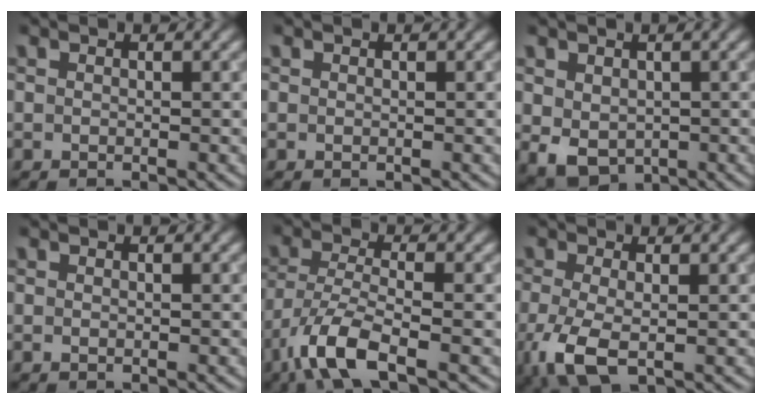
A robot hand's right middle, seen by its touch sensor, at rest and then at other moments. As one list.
[{"total": 0.0}, {"total": 3.3, "force": [0.2, 2.6, 2.0], "torque": [-0.045, -0.011, 0.011]}, {"total": 0.0}, {"total": 6.3, "force": [-3.8, 1.9, 4.7], "torque": [-0.100, -0.006, -0.083]}, {"total": 4.9, "force": [-1.5, 2.3, 4.1], "torque": [-0.103, -0.012, -0.026]}]